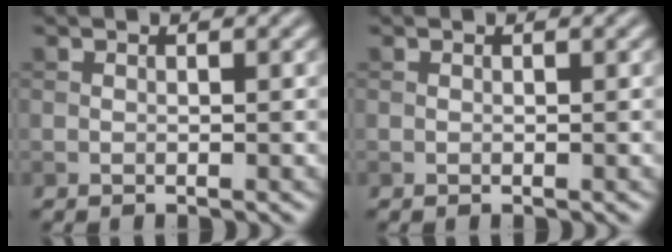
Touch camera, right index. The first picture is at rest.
{"total": 0.0}